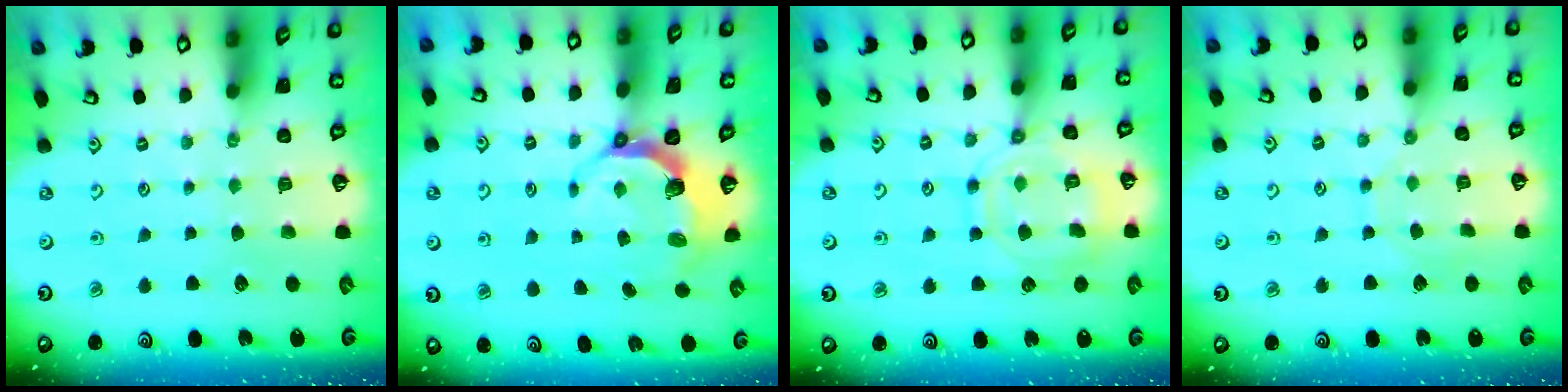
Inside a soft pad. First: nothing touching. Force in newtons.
{"total": 6.5, "press": 5.0, "slide": 4.2}
{"total": 11.6, "press": 11.5, "slide": 0.9}
{"total": 4.8, "press": 4.8, "slide": 0.2}